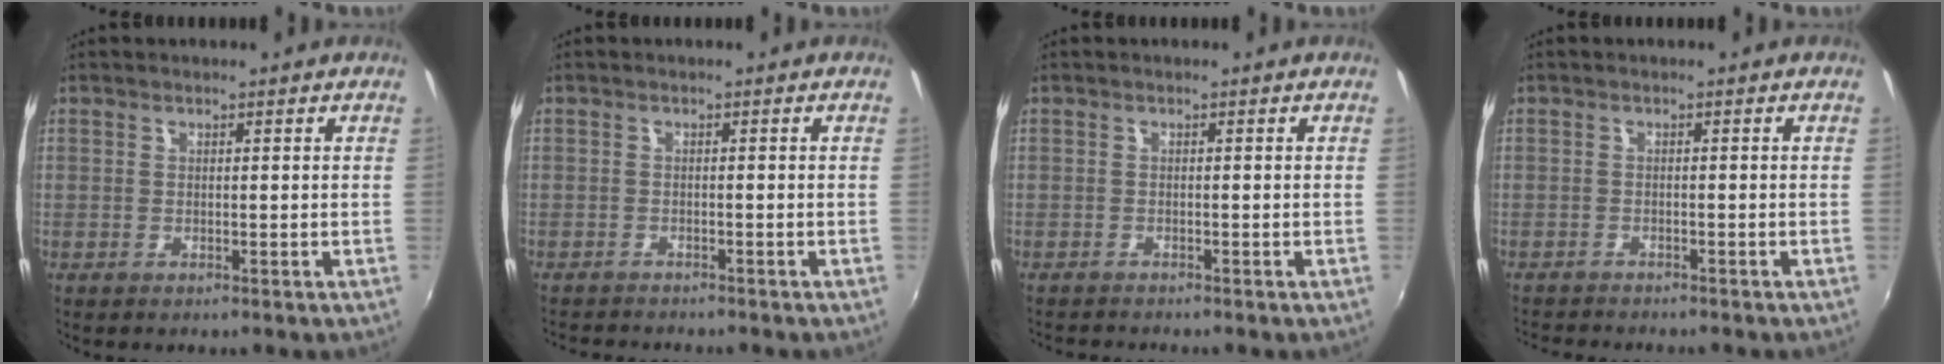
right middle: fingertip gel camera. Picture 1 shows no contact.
{"total": 3.5, "force": [-3.4, 0.4, 0.8], "torque": [-0.028, -0.017, -0.057]}
{"total": 1.6, "force": [-1.6, -0.1, 0.2], "torque": [-0.007, -0.013, -0.032]}
{"total": 4.1, "force": [-4.0, 0.3, 1.0], "torque": [-0.035, -0.018, -0.069]}